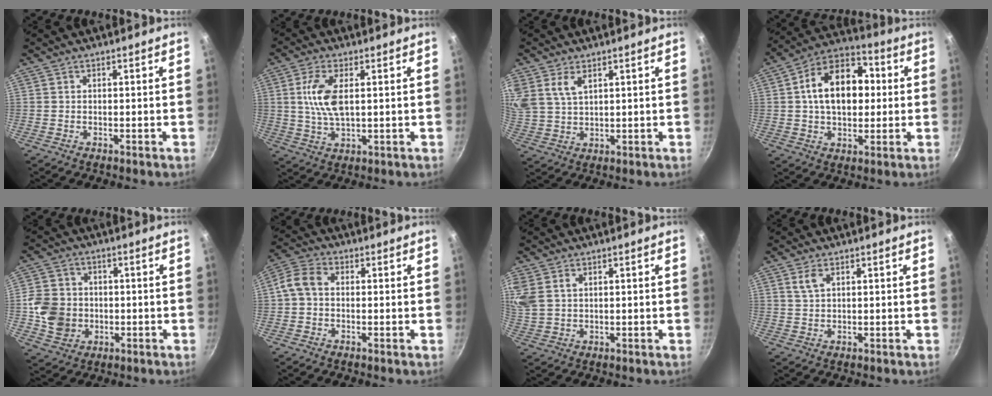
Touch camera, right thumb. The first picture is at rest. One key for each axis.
{"total": 8.3, "fx": 1.5, "fy": 3.7, "fz": 7.2, "tx": -0.155, "ty": -0.005, "tz": 0.031}
{"total": 8.4, "fx": 3.9, "fy": 5.0, "fz": 5.5, "tx": -0.122, "ty": -0.003, "tz": 0.089}
{"total": 16.4, "fx": 2.0, "fy": 10.5, "fz": 12.4, "tx": -0.173, "ty": 0.023, "tz": 0.023}
{"total": 9.5, "fx": -1.1, "fy": 8.3, "fz": 4.5, "tx": -0.061, "ty": 0.007, "tz": -0.018}
{"total": 5.8, "fx": 0.2, "fy": 4.2, "fz": 4.0, "tx": -0.080, "ty": 0.018, "tz": -0.006}
{"total": 7.7, "fx": 2.3, "fy": 5.4, "fz": 5.0, "tx": -0.141, "ty": 0.009, "tz": 0.057}
{"total": 2.5, "fx": 1.3, "fy": 1.2, "fz": 1.7, "tx": -0.037, "ty": 0.002, "tz": 0.033}